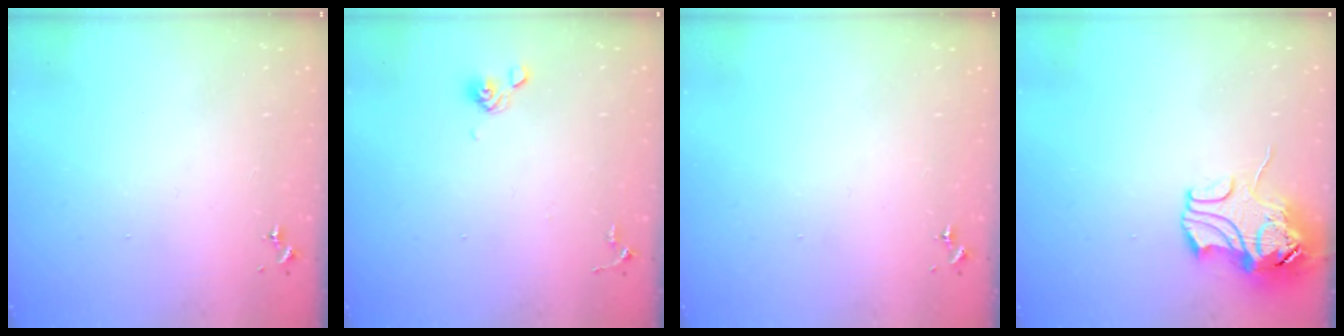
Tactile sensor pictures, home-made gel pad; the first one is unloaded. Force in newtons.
{"total": 6.3, "press": 6.0, "slide": 2.1}
{"total": 0.0}
{"total": 11.2, "press": 11.0, "slide": 1.7}